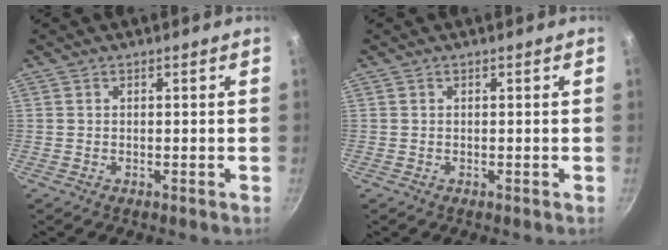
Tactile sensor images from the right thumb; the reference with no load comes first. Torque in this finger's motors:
{"motor_torque": [-0.01, 0.01, -0.01, 0.01, 0.02]}